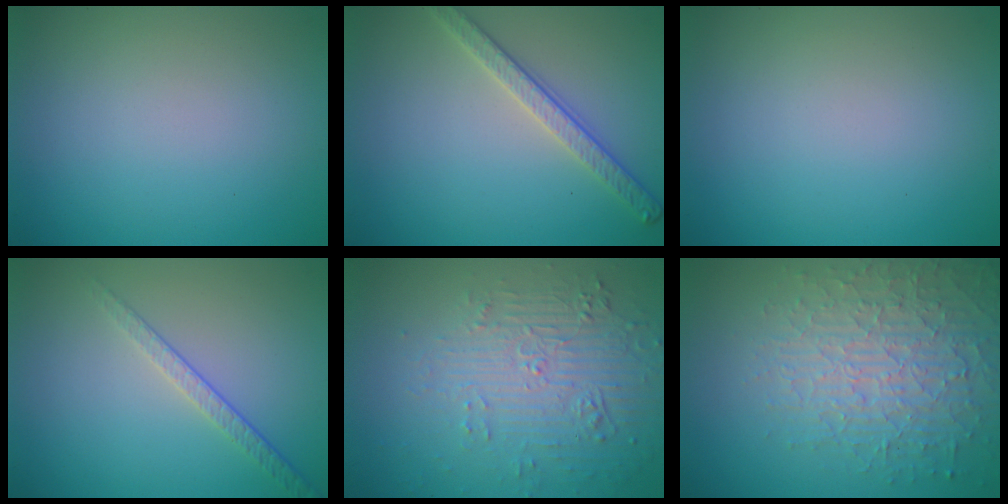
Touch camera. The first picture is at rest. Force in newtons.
{"total": 2.8, "press": 2.7, "slide": 0.8}
{"total": 0.0}
{"total": 1.9, "press": 1.4, "slide": 1.3}
{"total": 6.0, "press": 3.6, "slide": 4.8}
{"total": 6.0, "press": 5.0, "slide": 3.3}